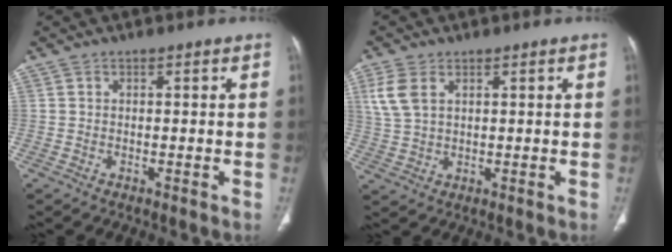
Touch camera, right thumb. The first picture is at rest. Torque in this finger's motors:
{"motor_torque": [-0.97, 0.41, 0.73, 0.02, 0.03]}